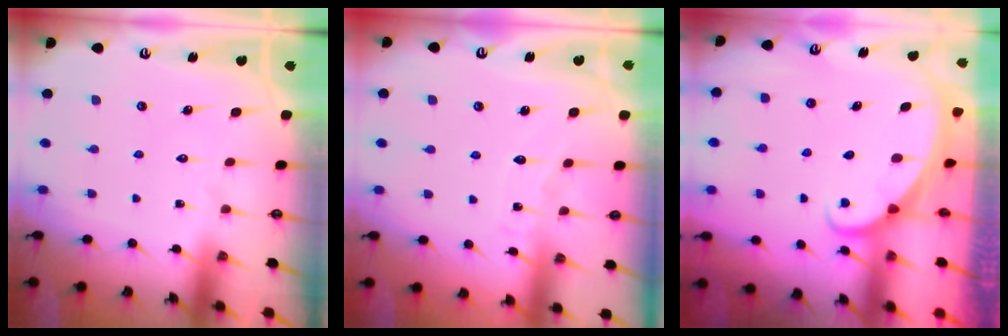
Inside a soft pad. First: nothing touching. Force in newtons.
{"total": 5.0, "press": 5.0, "slide": 0.6}
{"total": 1.7, "press": 1.7, "slide": 0.0}